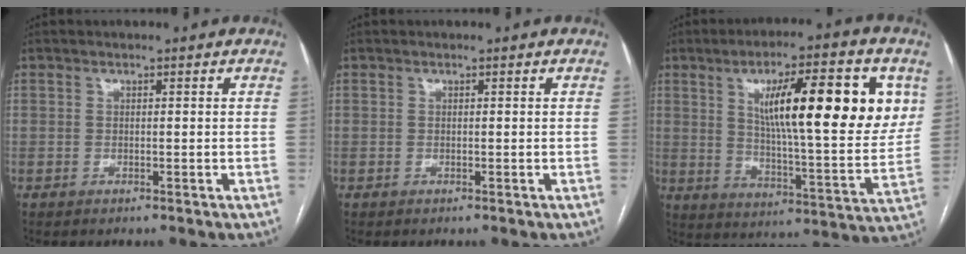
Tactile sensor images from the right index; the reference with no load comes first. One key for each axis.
{"total": 0.0}
{"total": 20.4, "fx": 6.7, "fy": 3.9, "fz": 18.8, "tx": -0.271, "ty": 0.008, "tz": 0.101}